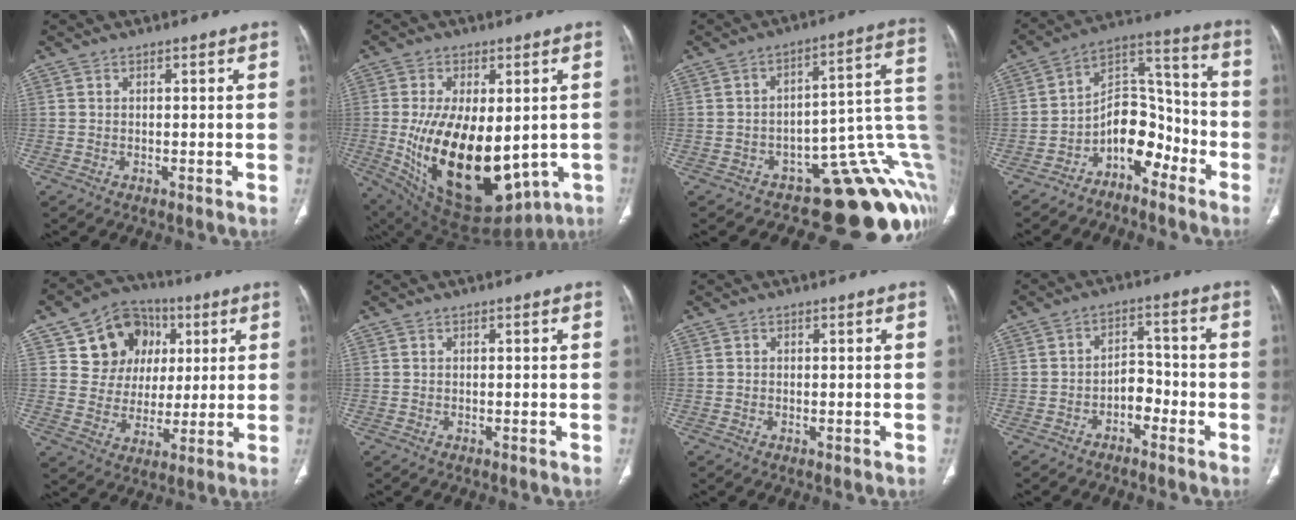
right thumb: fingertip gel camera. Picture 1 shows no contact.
{"total": 24.1, "force": [-3.1, 13.1, 20.0], "torque": [-0.342, -0.029, -0.009]}
{"total": 20.1, "force": [-6.3, 9.6, 16.5], "torque": [-0.093, 0.087, -0.071]}
{"total": 10.8, "force": [-6.1, 6.6, 5.9], "torque": [-0.055, 0.095, -0.112]}
{"total": 14.4, "force": [5.1, 12.3, 5.5], "torque": [-0.044, 0.004, 0.090]}
{"total": 0.0}
{"total": 0.0}
{"total": 5.0, "force": [-2.7, 3.3, 2.5], "torque": [-0.015, 0.034, -0.050]}